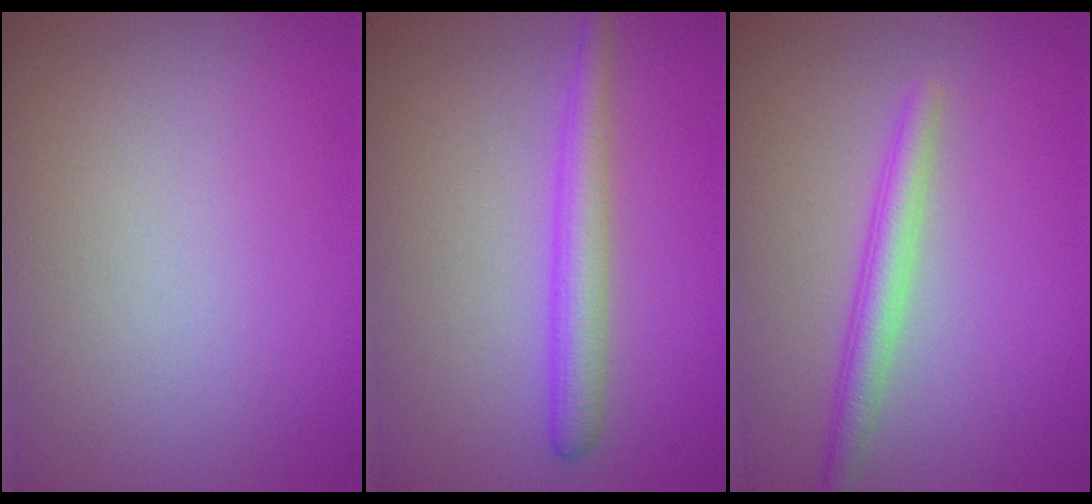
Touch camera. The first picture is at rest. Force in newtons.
{"total": 3.2, "press": 3.2, "slide": 0.1}
{"total": 2.8, "press": 2.8, "slide": 0.1}